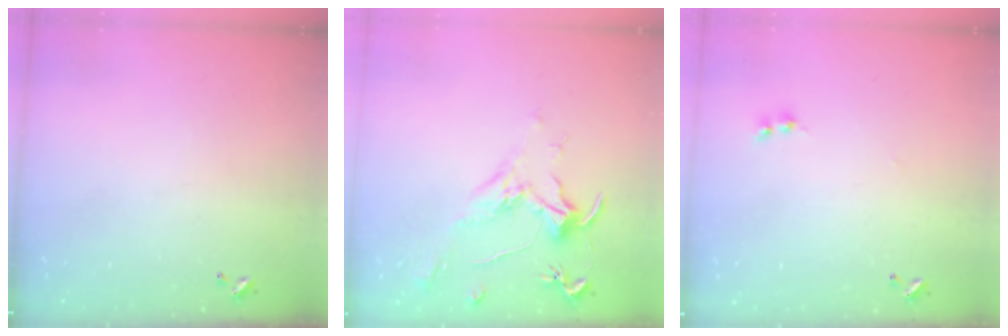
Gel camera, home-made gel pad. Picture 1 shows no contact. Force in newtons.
{"total": 2.0, "press": 1.8, "slide": 0.8}
{"total": 1.8, "press": 1.8, "slide": 0.3}